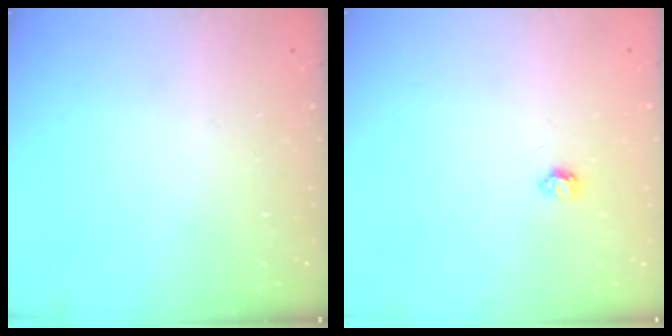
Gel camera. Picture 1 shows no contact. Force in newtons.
{"total": 3.1, "press": 3.1, "slide": 0.5}